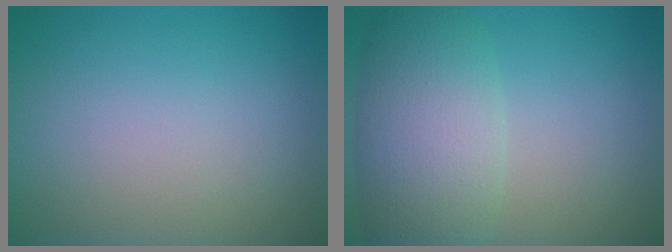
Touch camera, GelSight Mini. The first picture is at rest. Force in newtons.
{"total": 6.4, "press": 6.4, "slide": 0.4}